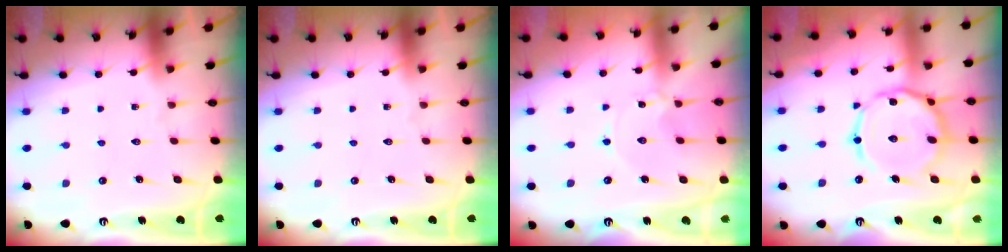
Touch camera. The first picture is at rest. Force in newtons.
{"total": 0.0}
{"total": 0.0}
{"total": 12.9, "press": 12.9, "slide": 0.6}